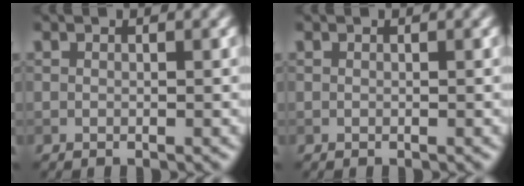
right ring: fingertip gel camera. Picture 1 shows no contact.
{"total": 0.0}